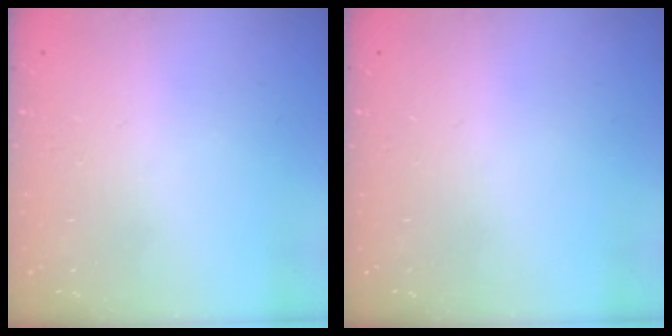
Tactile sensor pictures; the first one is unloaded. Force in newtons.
{"total": 0.0}